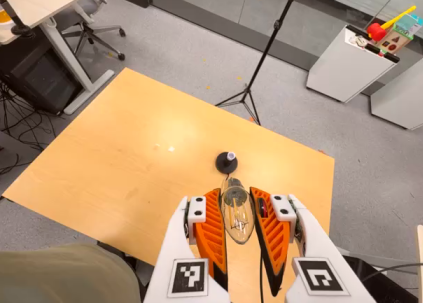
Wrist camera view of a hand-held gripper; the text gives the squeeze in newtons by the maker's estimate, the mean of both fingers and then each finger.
{"total": 20.4, "left": 22.9, "right": 17.9}